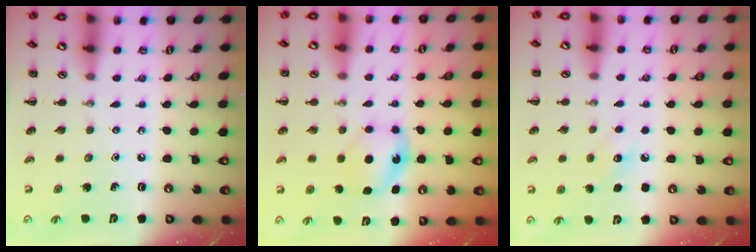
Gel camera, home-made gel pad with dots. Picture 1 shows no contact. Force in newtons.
{"total": 6.3, "press": 6.1, "slide": 1.2}
{"total": 7.6, "press": 7.4, "slide": 1.7}